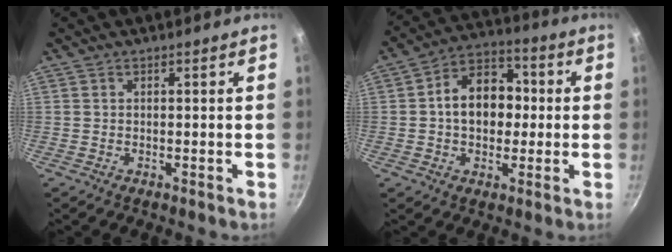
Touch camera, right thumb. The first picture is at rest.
{"total": 12.9, "force": [0.4, 9.4, 8.8], "torque": [-0.096, 0.030, -0.008]}